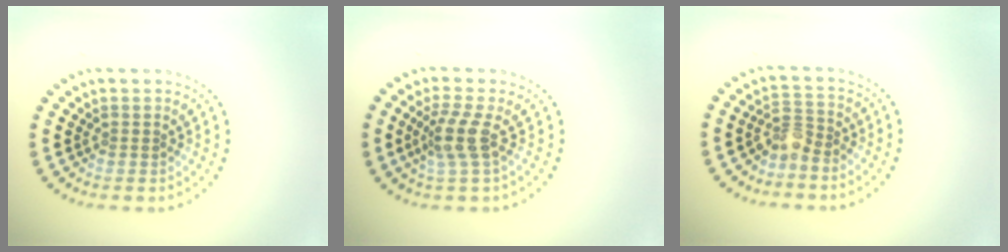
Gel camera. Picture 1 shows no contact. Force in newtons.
{"total": 2.7, "press": 2.0, "slide": 1.8}
{"total": 2.1, "press": 1.6, "slide": 1.3}